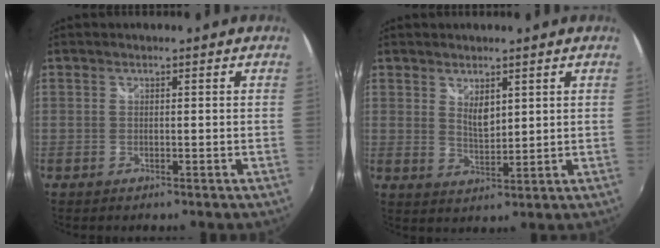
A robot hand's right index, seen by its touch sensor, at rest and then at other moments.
{"total": 4.0, "force": [2.1, 1.9, 2.9], "torque": [-0.044, -0.007, 0.038]}